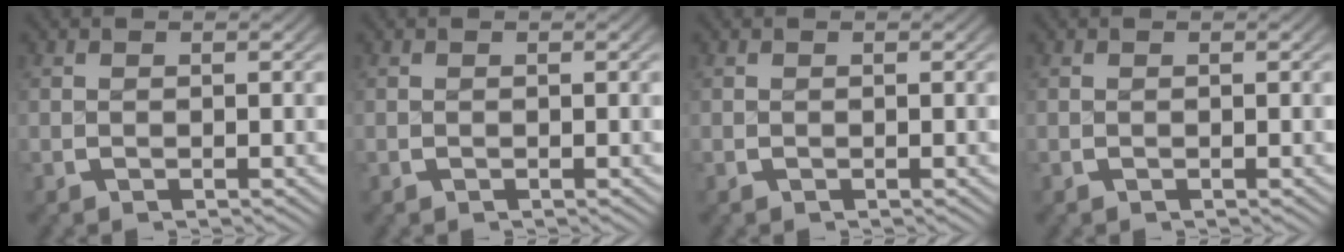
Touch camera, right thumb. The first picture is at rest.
{"total": 0.0}
{"total": 0.0}
{"total": 0.0}